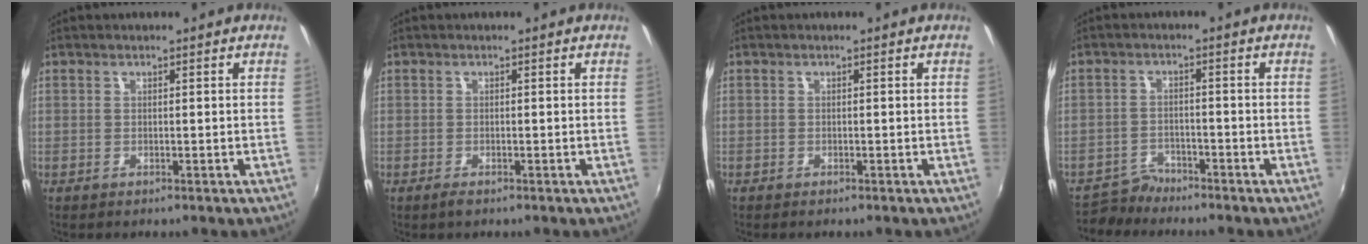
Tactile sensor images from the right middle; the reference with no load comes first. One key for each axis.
{"total": 1.1, "fx": -0.8, "fy": 0.3, "fz": 0.6, "tx": -0.013, "ty": -0.005, "tz": -0.016}
{"total": 0.5, "fx": -0.5, "fy": 0.2, "fz": 0.1, "tx": -0.003, "ty": -0.004, "tz": -0.009}
{"total": 3.9, "fx": -3.7, "fy": 1.3, "fz": -0.3, "tx": -0.001, "ty": 0.006, "tz": -0.070}